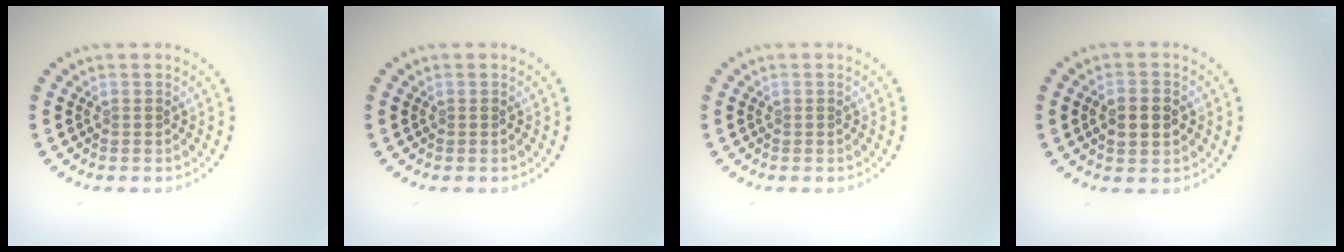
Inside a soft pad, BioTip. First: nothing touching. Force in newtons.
{"total": 0.0}
{"total": 0.0}
{"total": 2.8, "press": 2.8, "slide": 0.1}